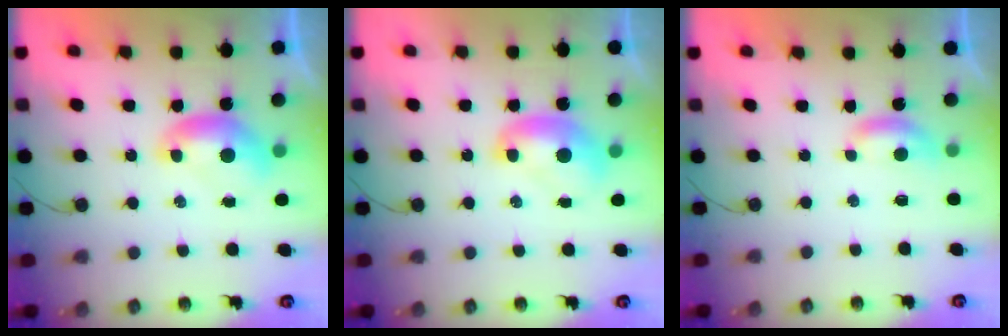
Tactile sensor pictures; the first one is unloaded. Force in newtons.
{"total": 1.9, "press": 1.9, "slide": 0.2}
{"total": 2.5, "press": 2.5, "slide": 0.4}